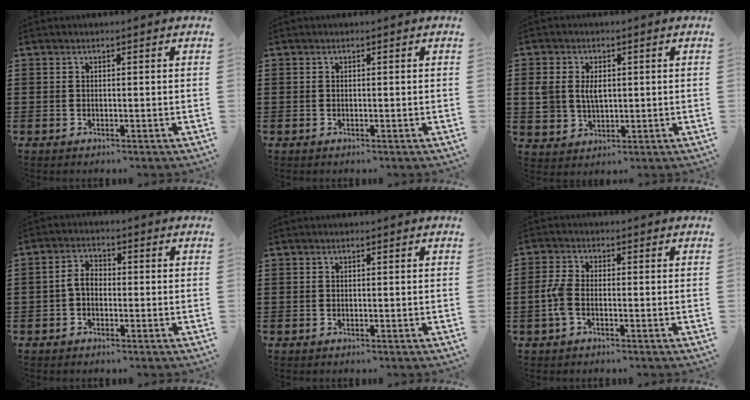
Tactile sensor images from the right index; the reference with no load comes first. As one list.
[{"total": 0.0}, {"total": 4.5, "force": [0.7, 3.1, 3.1], "torque": [-0.076, 0.008, 0.010]}, {"total": 3.3, "force": [-0.8, 2.0, 2.5], "torque": [-0.062, 0.001, -0.021]}, {"total": 0.0}, {"total": 3.4, "force": [-1.1, 1.6, 2.8], "torque": [-0.073, -0.004, -0.026]}]